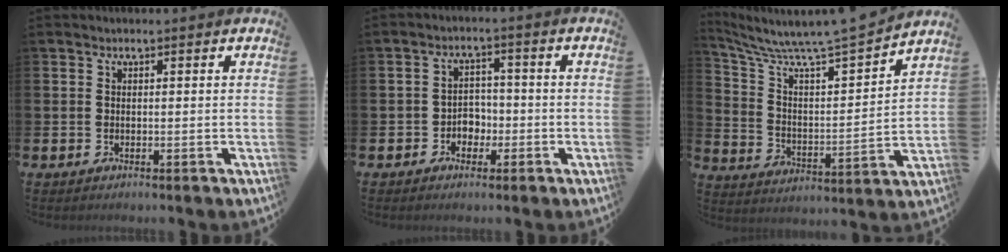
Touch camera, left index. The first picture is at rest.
{"total": 3.1, "force": [-1.5, 2.5, 1.0], "torque": [-0.025, 0.007, -0.037]}
{"total": 8.2, "force": [7.8, 0.3, 2.6], "torque": [-0.088, -0.068, 0.126]}